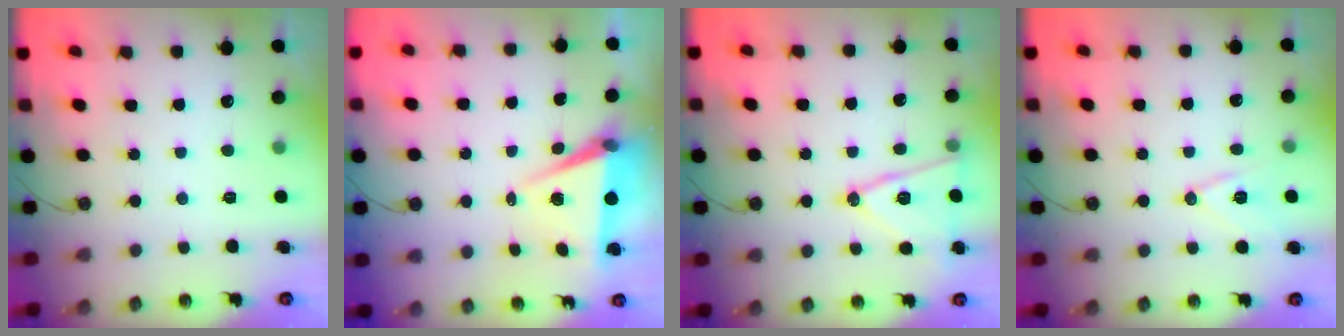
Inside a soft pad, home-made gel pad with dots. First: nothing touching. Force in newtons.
{"total": 7.8, "press": 6.4, "slide": 4.5}
{"total": 13.5, "press": 13.0, "slide": 3.6}
{"total": 10.1, "press": 9.5, "slide": 3.5}